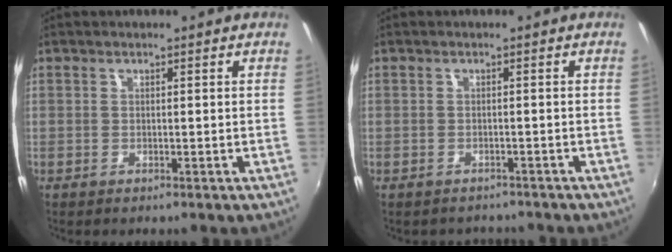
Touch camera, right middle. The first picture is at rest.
{"total": 3.1, "force": [-2.8, 1.3, 0.3], "torque": [-0.013, -0.013, -0.038]}